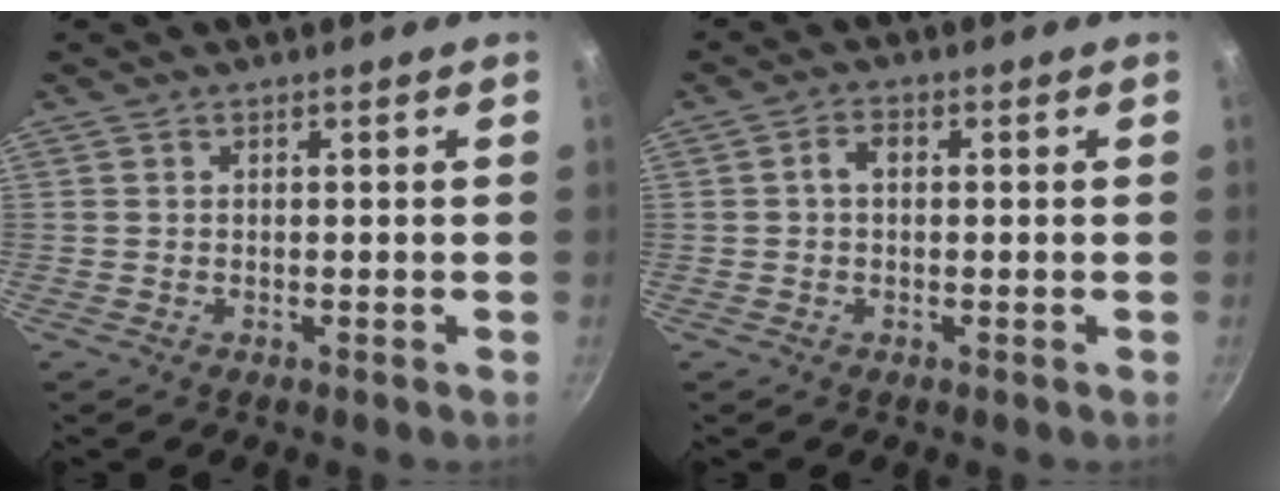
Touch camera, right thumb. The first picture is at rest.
{"total": 2.4, "force": [0.1, 1.6, 1.8], "torque": [-0.029, 0.008, -0.001]}